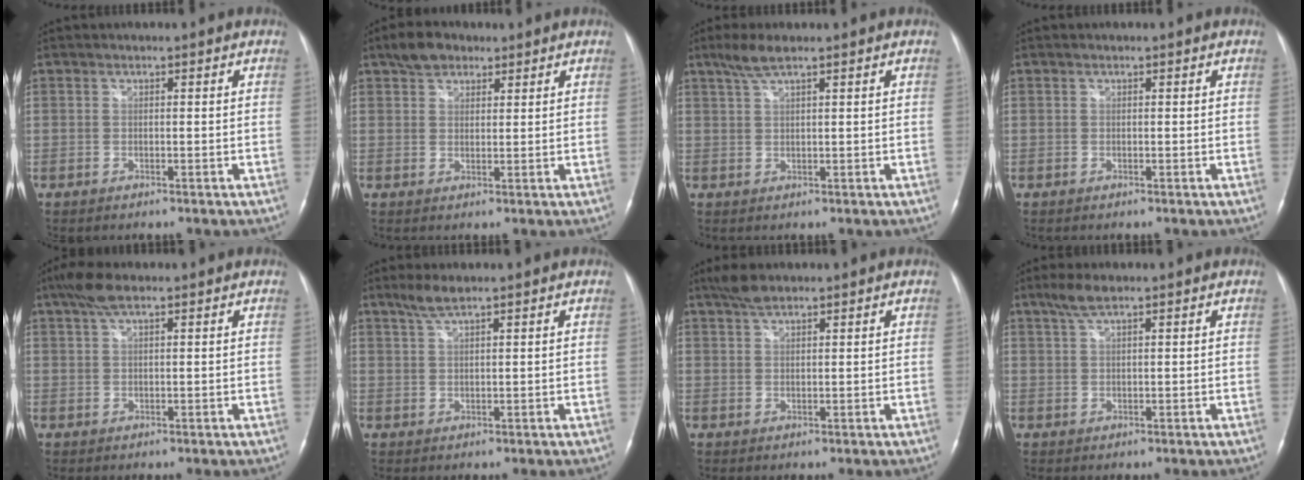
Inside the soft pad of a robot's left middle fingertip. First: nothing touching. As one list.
[{"total": 4.5, "force": [3.2, 2.6, 1.8], "torque": [-0.039, 0.013, 0.058]}, {"total": 3.5, "force": [2.5, 0.2, 2.4], "torque": [-0.060, 0.008, 0.054]}, {"total": 0.0}, {"total": 4.3, "force": [3.0, 1.1, 3.0], "torque": [-0.066, 0.018, 0.056]}, {"total": 3.1, "force": [2.4, 0.2, 2.0], "torque": [-0.051, 0.005, 0.053]}, {"total": 3.4, "force": [2.8, 0.7, 1.8], "torque": [-0.043, 0.008, 0.055]}, {"total": 3.2, "force": [2.3, 0.3, 2.2], "torque": [-0.054, 0.008, 0.048]}]